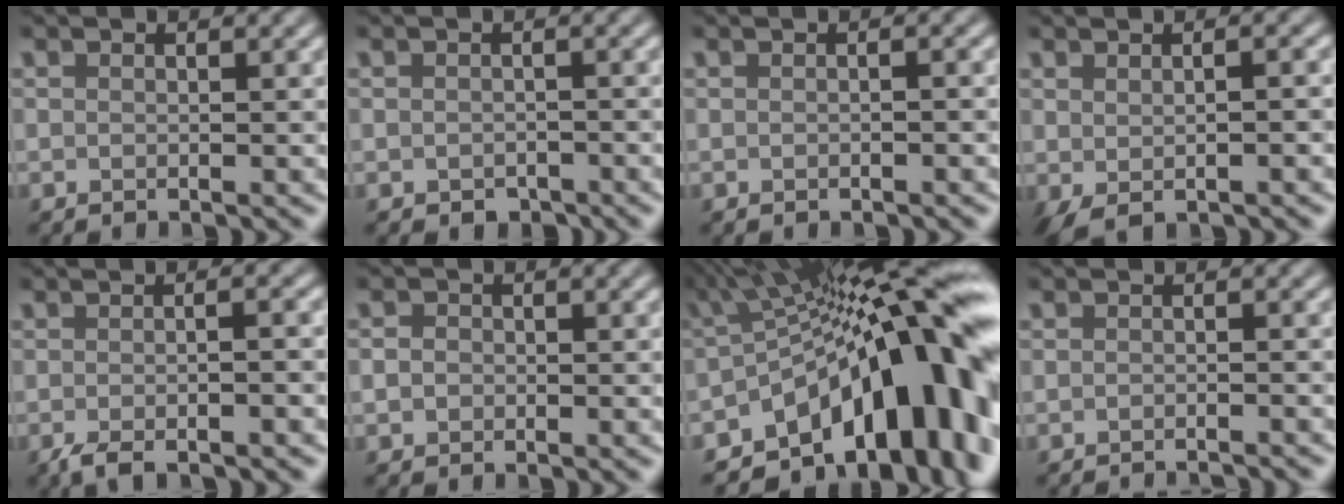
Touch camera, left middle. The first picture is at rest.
{"total": 1.1, "force": [-0.6, 0.9, 0.3], "torque": [-0.003, -0.006, -0.011]}
{"total": 0.7, "force": [-0.2, 0.1, 0.6], "torque": [-0.008, 0.001, -0.003]}
{"total": 3.2, "force": [-0.5, 1.1, 3.0], "torque": [-0.044, 0.001, 0.000]}
{"total": 3.8, "force": [-1.9, 0.9, 3.1], "torque": [-0.046, -0.003, -0.039]}
{"total": 1.3, "force": [-0.1, 1.2, 0.5], "torque": [0.001, 0.000, -0.013]}
{"total": 17.0, "force": [-5.1, 6.7, 14.7], "torque": [-0.162, 0.035, -0.091]}
{"total": 2.5, "force": [-2.3, 0.3, 0.7], "torque": [-0.002, 0.004, -0.029]}